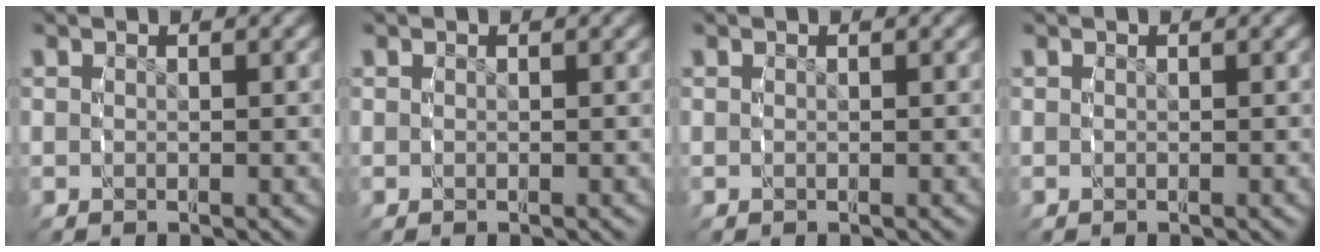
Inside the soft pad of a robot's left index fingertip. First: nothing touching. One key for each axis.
{"total": 0.0}
{"total": 0.0}
{"total": 0.0}